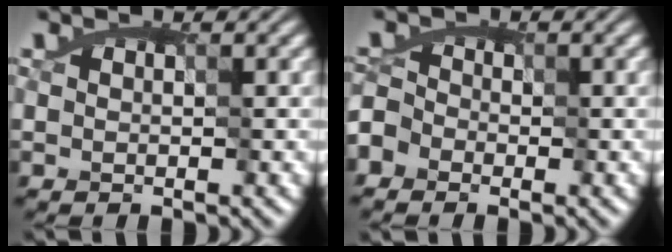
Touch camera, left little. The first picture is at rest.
{"total": 2.2, "force": [-1.3, 1.7, 0.2], "torque": [-0.008, 0.013, -0.025]}